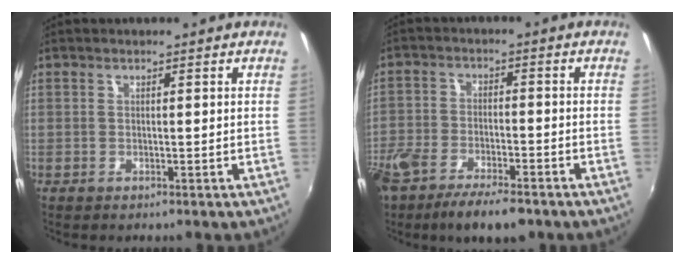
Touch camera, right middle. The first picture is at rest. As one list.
[{"total": 12.4, "force": [-9.0, 4.2, 7.4], "torque": [-0.175, -0.035, -0.165]}]